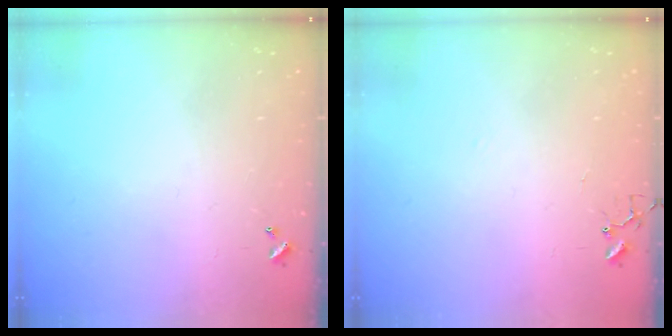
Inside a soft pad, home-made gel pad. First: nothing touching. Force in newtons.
{"total": 6.1, "press": 6.0, "slide": 0.6}